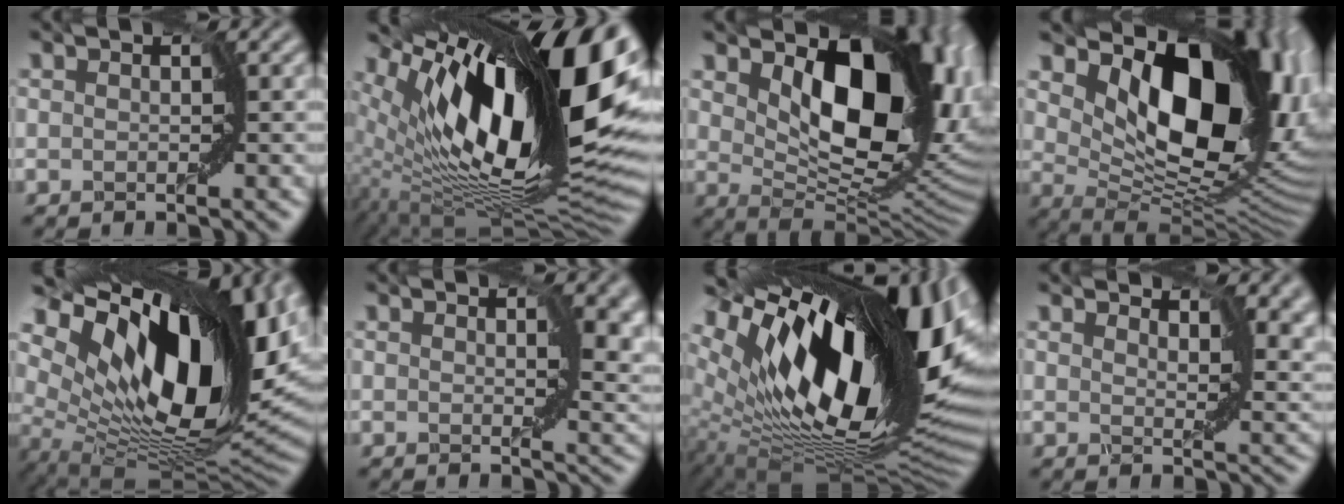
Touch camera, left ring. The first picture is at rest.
{"total": 18.2, "force": [5.6, 5.7, 16.3], "torque": [-0.269, 0.006, 0.093]}
{"total": 11.8, "force": [4.0, 6.1, 9.3], "torque": [-0.134, -0.017, 0.076]}
{"total": 15.1, "force": [5.3, 7.9, 11.7], "torque": [-0.161, -0.012, 0.097]}
{"total": 17.6, "force": [6.3, 8.2, 14.2], "torque": [-0.249, 0.001, 0.116]}
{"total": 6.0, "force": [1.0, 3.6, 4.7], "torque": [-0.048, -0.001, 0.010]}
{"total": 19.5, "force": [6.0, 7.6, 16.9], "torque": [-0.285, 0.001, 0.099]}
{"total": 4.9, "force": [3.0, 2.3, 3.2], "torque": [-0.054, -0.004, 0.048]}